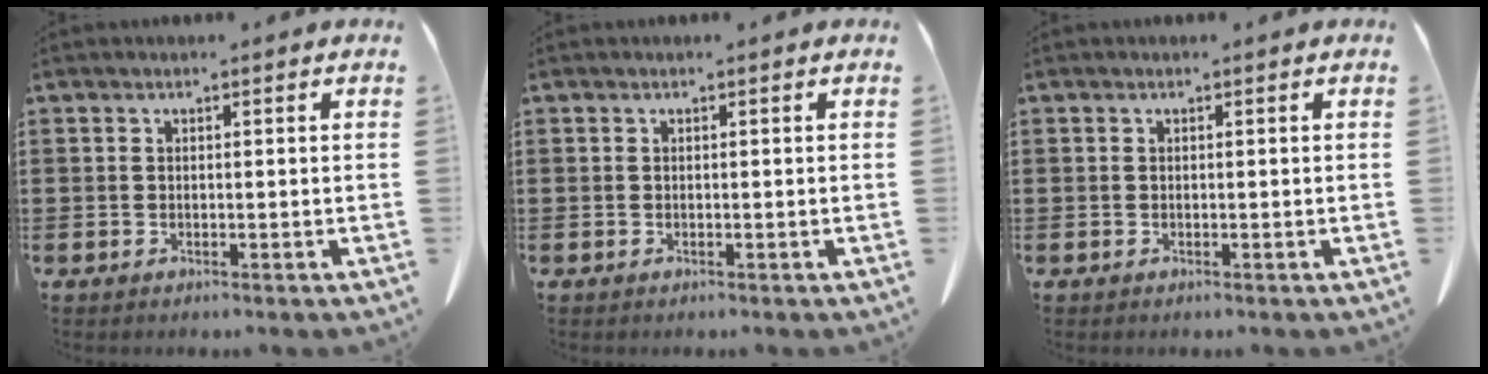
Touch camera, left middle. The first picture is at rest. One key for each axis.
{"total": 0.0}
{"total": 0.0}